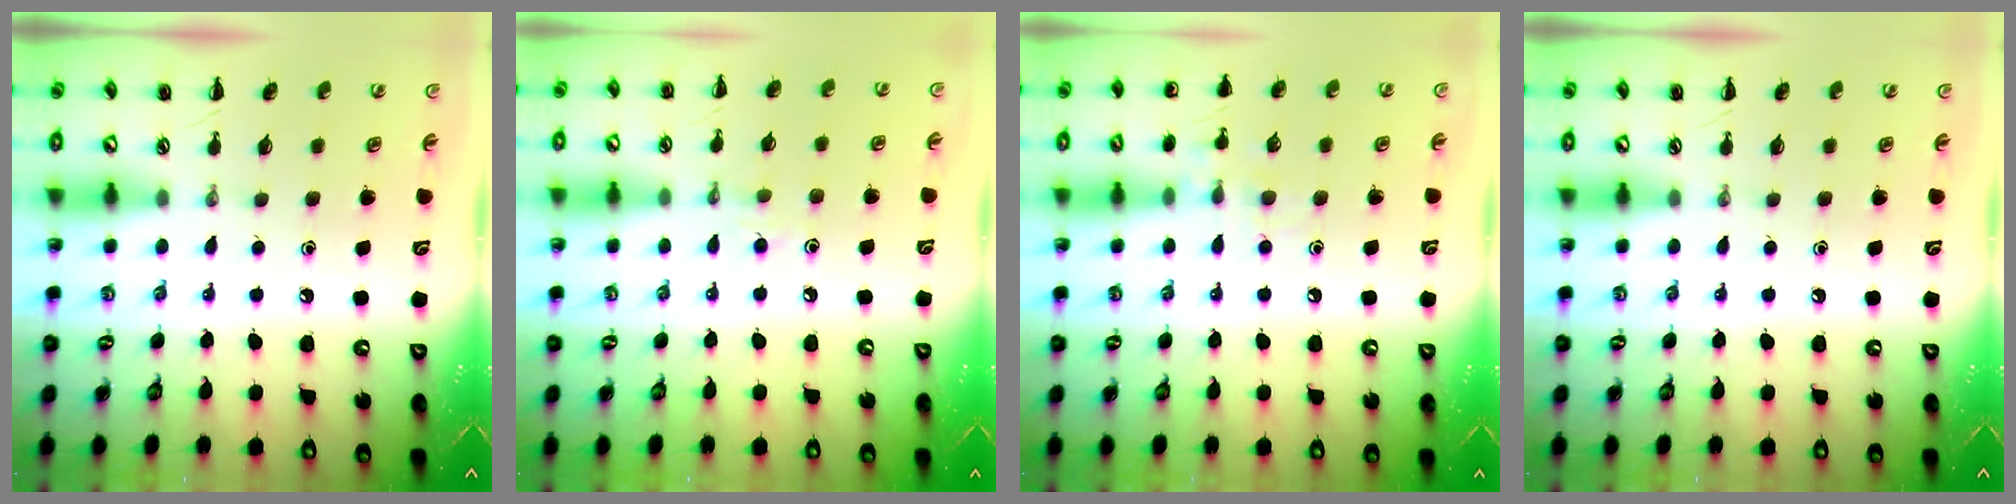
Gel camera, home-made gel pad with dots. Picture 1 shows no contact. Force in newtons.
{"total": 4.9, "press": 4.7, "slide": 1.4}
{"total": 8.4, "press": 8.2, "slide": 1.9}
{"total": 0.0}